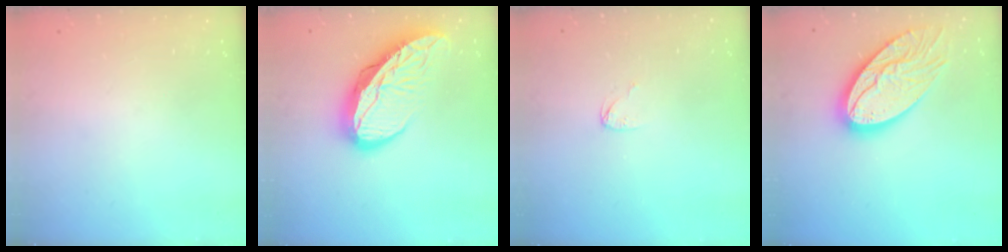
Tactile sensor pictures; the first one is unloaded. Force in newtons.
{"total": 14.3, "press": 14.3, "slide": 1.6}
{"total": 3.9, "press": 3.9, "slide": 0.4}
{"total": 20.0, "press": 19.9, "slide": 1.9}